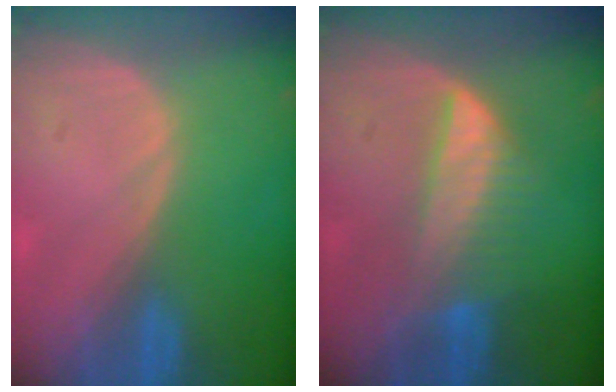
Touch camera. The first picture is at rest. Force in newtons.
{"total": 6.4, "press": 6.2, "slide": 1.6}